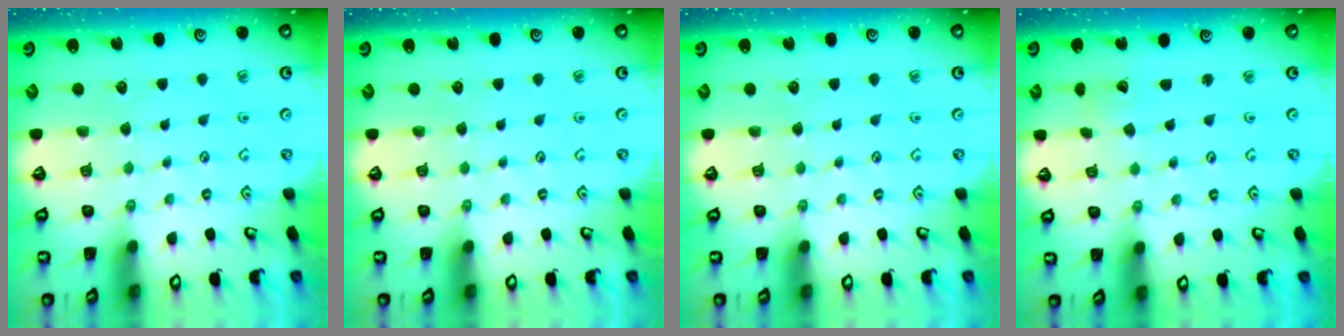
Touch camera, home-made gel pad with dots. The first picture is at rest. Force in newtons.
{"total": 0.0}
{"total": 0.0}
{"total": 2.5, "press": 2.5, "slide": 0.3}